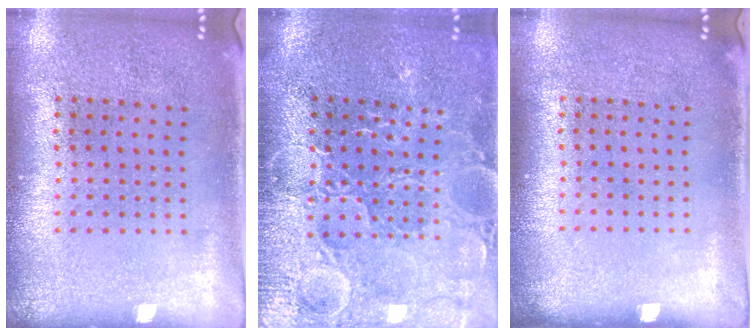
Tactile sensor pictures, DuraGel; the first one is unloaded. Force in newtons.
{"total": 3.8, "press": 3.6, "slide": 1.1}
{"total": 0.0}